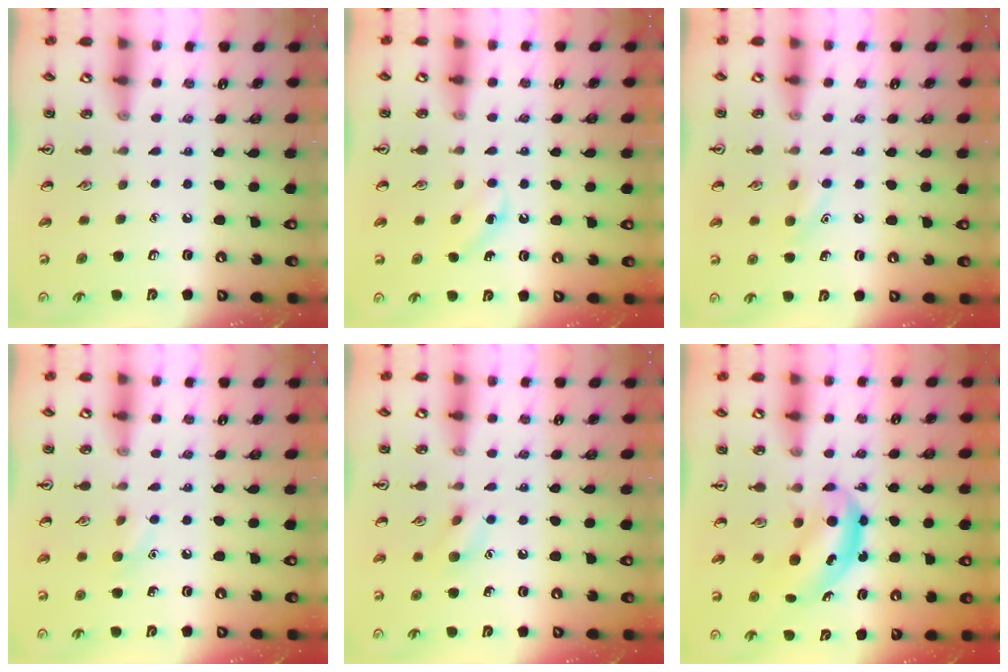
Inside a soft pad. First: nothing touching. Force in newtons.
{"total": 5.0, "press": 4.8, "slide": 1.5}
{"total": 6.2, "press": 5.9, "slide": 1.7}
{"total": 6.0, "press": 5.8, "slide": 1.8}
{"total": 7.2, "press": 7.1, "slide": 1.2}
{"total": 4.6, "press": 4.6, "slide": 0.4}